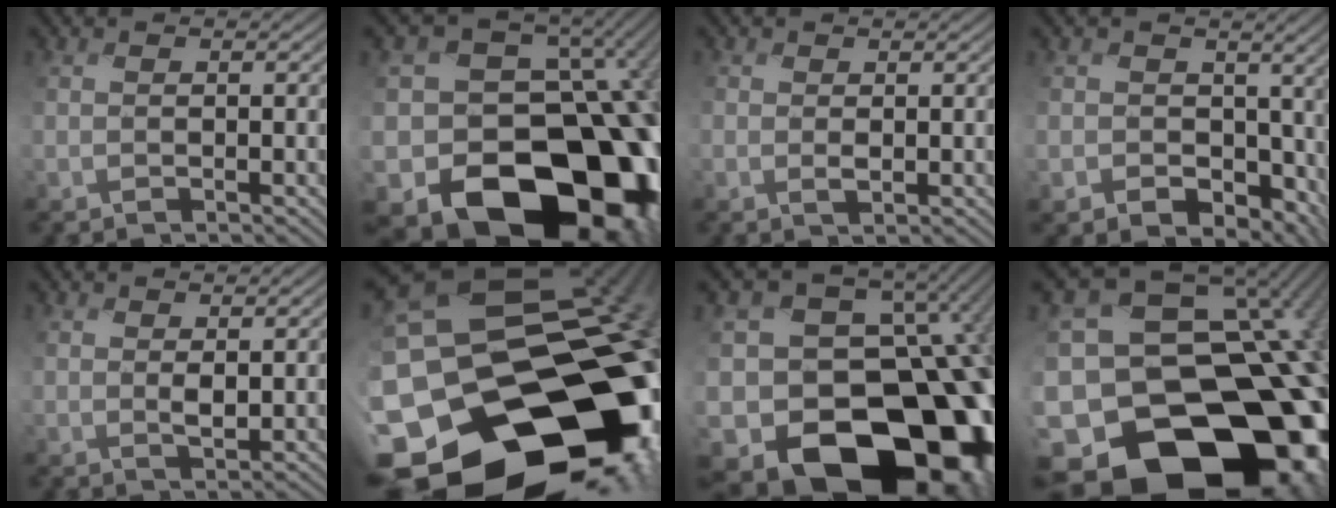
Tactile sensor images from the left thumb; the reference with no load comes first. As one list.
[{"total": 23.0, "force": [-10.2, 16.8, 12.1], "torque": [-0.173, -0.057, -0.157]}, {"total": 0.7, "force": [0.3, 0.4, 0.4], "torque": [-0.011, -0.003, 0.003]}, {"total": 10.3, "force": [-0.8, 8.3, 6.1], "torque": [-0.114, -0.055, 0.001]}, {"total": 1.8, "force": [1.1, 0.7, 1.3], "torque": [-0.034, -0.005, 0.021]}, {"total": 24.6, "force": [-10.2, 19.0, 11.8], "torque": [-0.184, -0.085, -0.181]}, {"total": 24.1, "force": [-12.7, 15.7, 13.1], "torque": [-0.199, -0.052, -0.191]}, {"total": 26.2, "force": [-13.1, 19.4, 11.7], "torque": [-0.142, -0.069, -0.248]}]